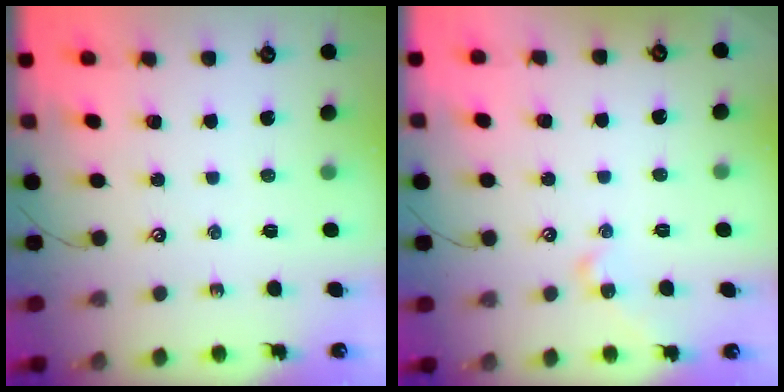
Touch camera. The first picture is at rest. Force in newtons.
{"total": 2.0, "press": 1.9, "slide": 0.6}